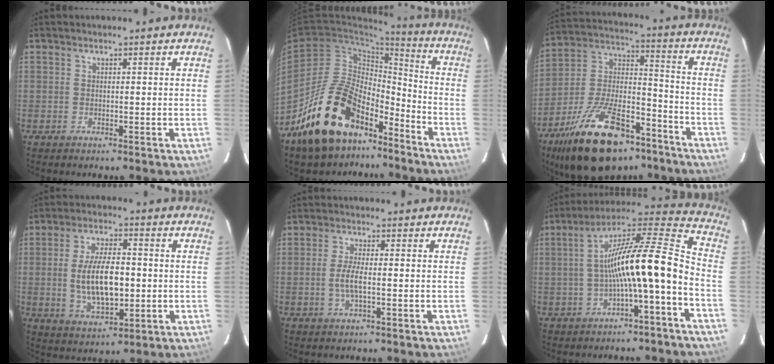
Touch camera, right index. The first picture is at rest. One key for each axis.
{"total": 21.4, "fx": -14.8, "fy": 10.9, "fz": 11.1, "tx": -0.208, "ty": 0.025, "tz": -0.226}
{"total": 25.0, "fx": -16.2, "fy": 11.4, "fz": 15.2, "tx": -0.289, "ty": 0.010, "tz": -0.254}
{"total": 12.2, "fx": -0.6, "fy": 5.6, "fz": 10.9, "tx": -0.209, "ty": -0.005, "tz": -0.002}
{"total": 3.9, "fx": -0.8, "fy": 0.8, "fz": 3.7, "tx": -0.073, "ty": -0.004, "tz": -0.013}
{"total": 17.2, "fx": -4.2, "fy": 2.1, "fz": 16.6, "tx": -0.272, "ty": 0.023, "tz": -0.075}